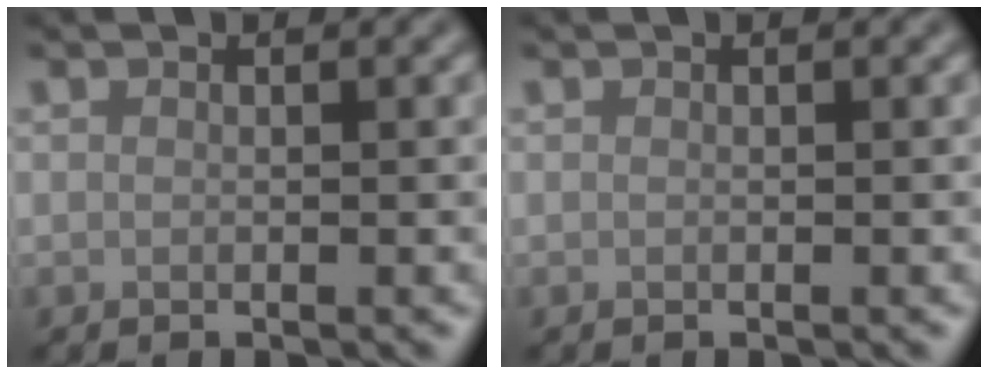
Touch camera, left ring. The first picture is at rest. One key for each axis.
{"total": 0.0}